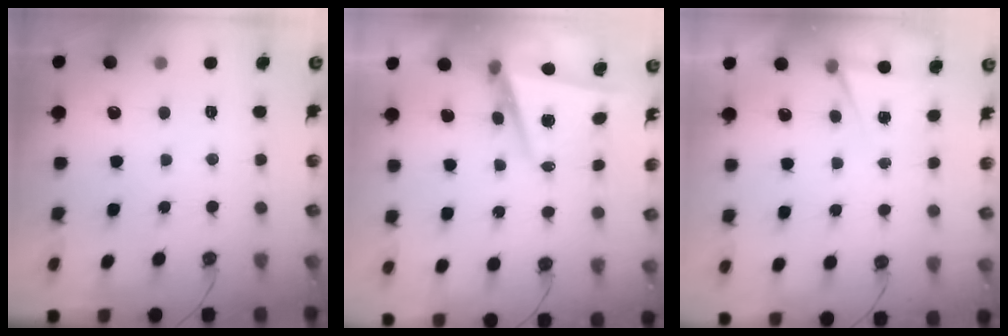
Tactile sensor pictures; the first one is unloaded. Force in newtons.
{"total": 6.6, "press": 6.5, "slide": 1.4}
{"total": 4.9, "press": 1.9, "slide": 4.5}